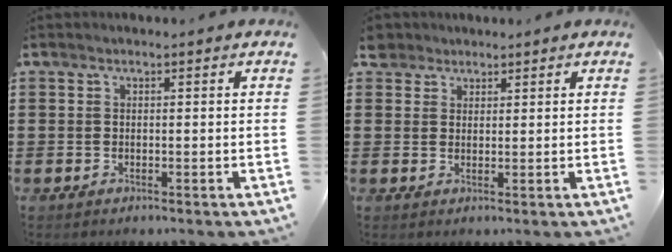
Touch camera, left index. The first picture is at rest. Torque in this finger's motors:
{"motor_torque": [0.25, -0.17, 0.00, 0.00]}